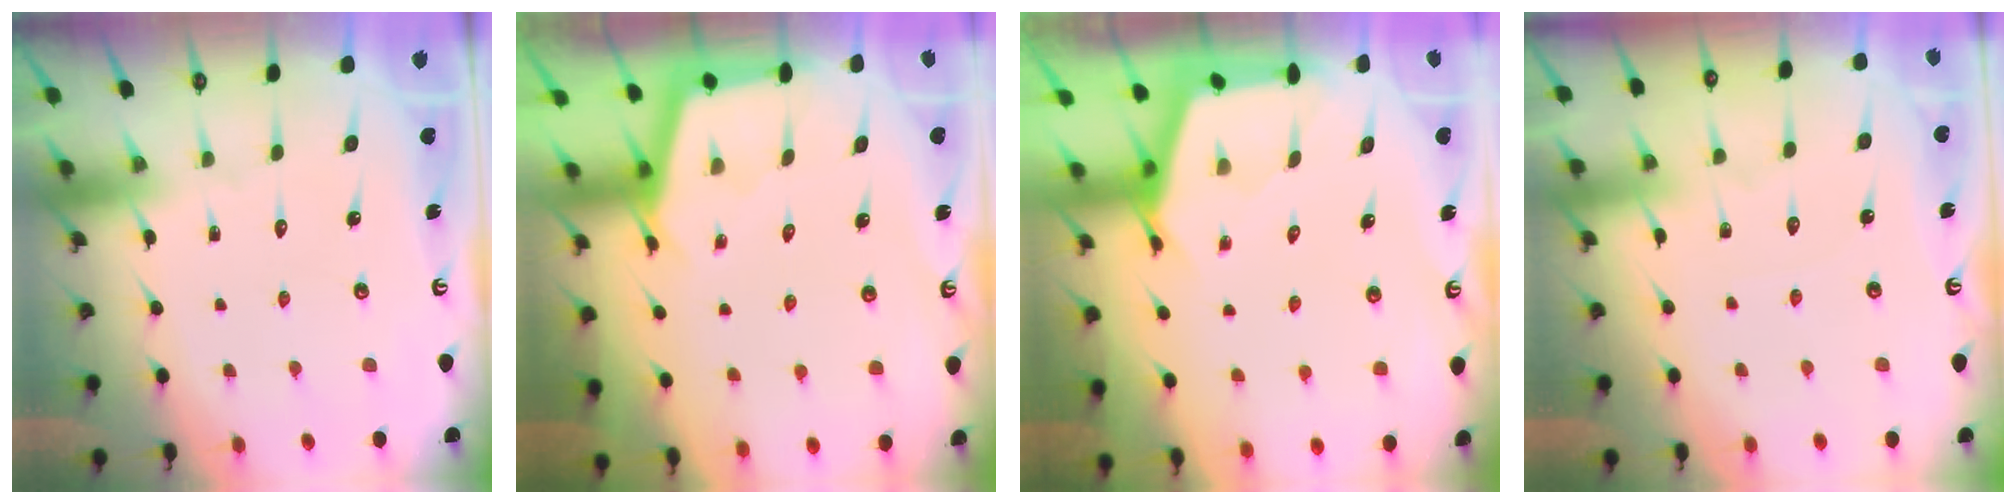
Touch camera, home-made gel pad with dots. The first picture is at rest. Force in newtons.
{"total": 2.8, "press": 2.8, "slide": 0.4}
{"total": 2.7, "press": 2.7, "slide": 0.3}
{"total": 4.0, "press": 4.0, "slide": 0.5}